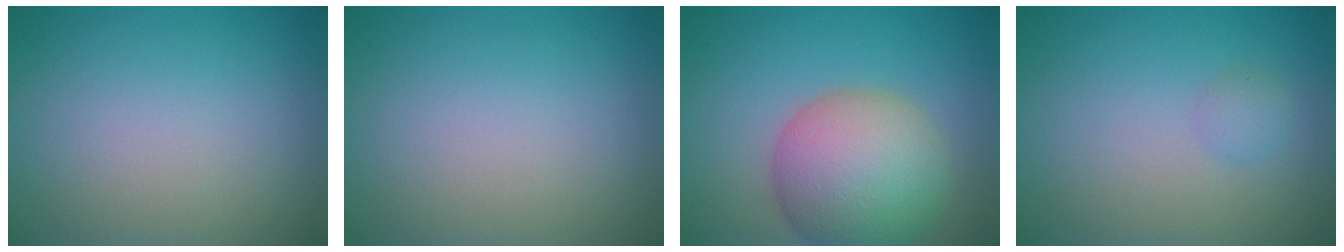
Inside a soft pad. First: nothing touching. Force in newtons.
{"total": 0.0}
{"total": 9.2, "press": 9.2, "slide": 0.6}
{"total": 1.1, "press": 1.1, "slide": 0.1}